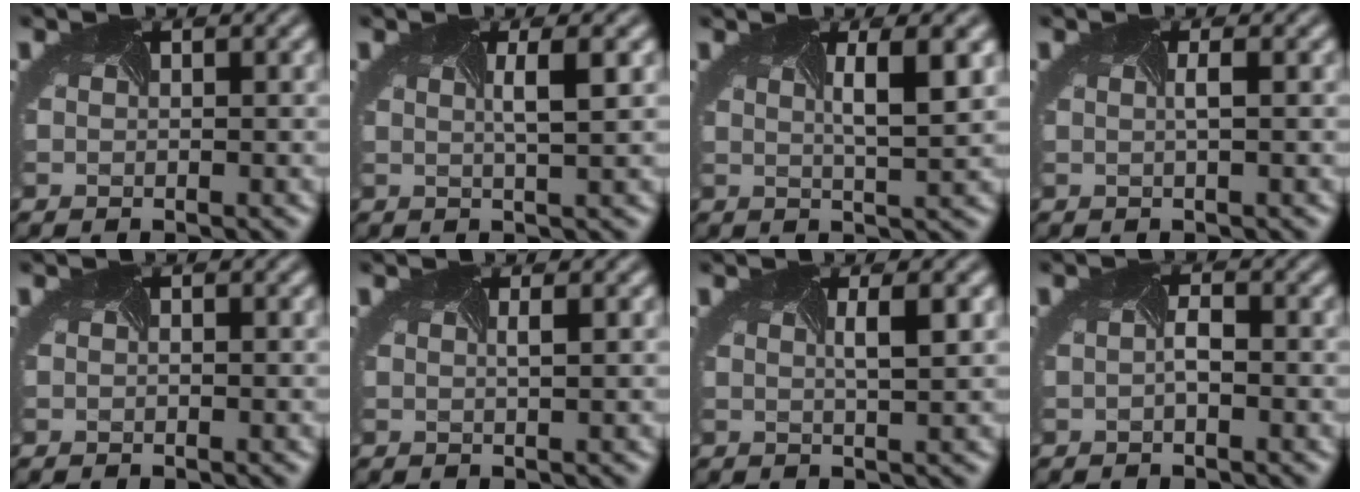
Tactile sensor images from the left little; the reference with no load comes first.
{"total": 2.3, "force": [0.4, 0.5, 2.2], "torque": [-0.021, 0.004, 0.001]}
{"total": 3.8, "force": [1.0, 0.7, 3.6], "torque": [-0.043, 0.002, 0.010]}
{"total": 0.9, "force": [-0.1, 0.0, 0.9], "torque": [-0.015, -0.002, -0.004]}
{"total": 0.0}
{"total": 1.2, "force": [0.4, 0.4, 1.0], "torque": [-0.001, 0.002, -0.009]}
{"total": 2.2, "force": [0.5, 0.5, 2.1], "torque": [-0.017, 0.005, 0.003]}
{"total": 0.9, "force": [-0.5, 0.1, 0.7], "torque": [-0.020, -0.002, -0.011]}